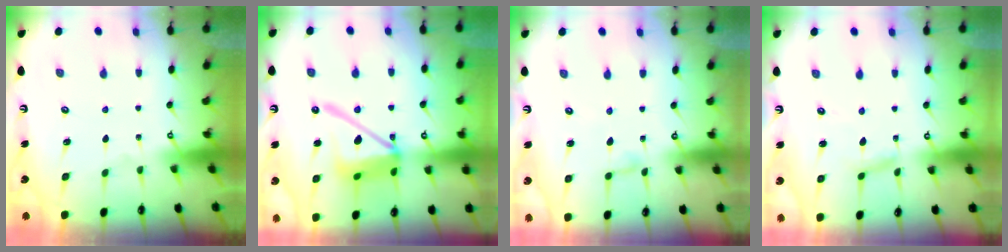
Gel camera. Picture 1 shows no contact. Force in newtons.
{"total": 16.5, "press": 16.4, "slide": 1.9}
{"total": 2.3, "press": 2.3, "slide": 0.2}
{"total": 4.1, "press": 4.1, "slide": 0.3}